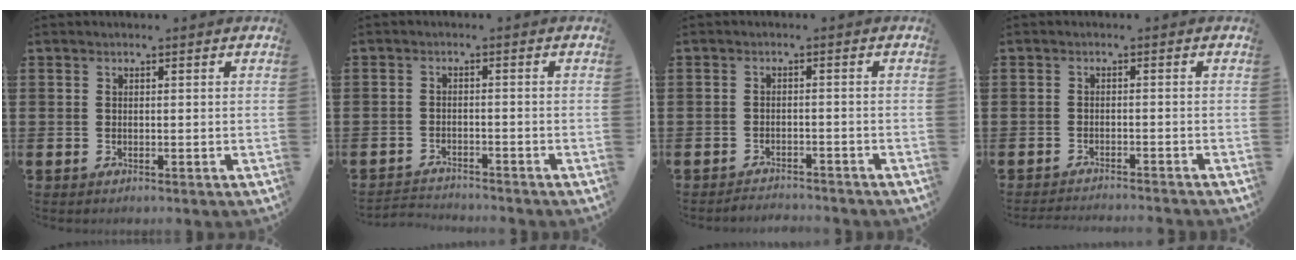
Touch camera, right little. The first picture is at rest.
{"total": 2.0, "force": [-2.0, 0.0, -0.2], "torque": [-0.002, 0.003, -0.044]}
{"total": 1.8, "force": [-1.8, -0.1, -0.2], "torque": [-0.001, 0.005, -0.039]}
{"total": 1.8, "force": [-1.8, -0.2, 0.1], "torque": [-0.002, 0.003, -0.037]}